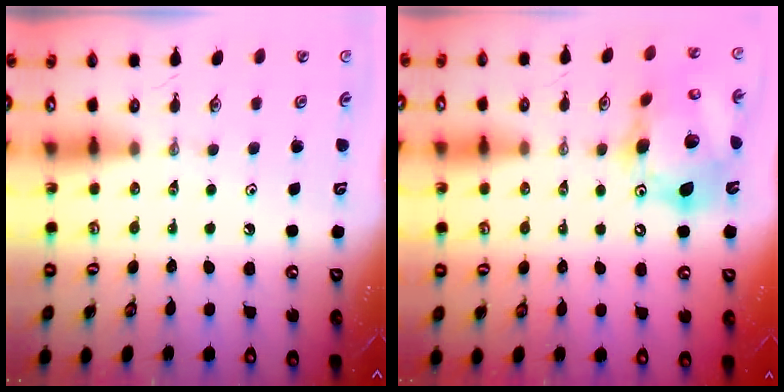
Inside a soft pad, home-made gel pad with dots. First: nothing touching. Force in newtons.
{"total": 17.9, "press": 17.5, "slide": 3.7}